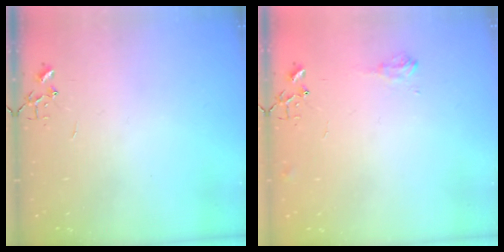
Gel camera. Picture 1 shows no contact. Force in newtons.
{"total": 7.2, "press": 7.1, "slide": 0.9}